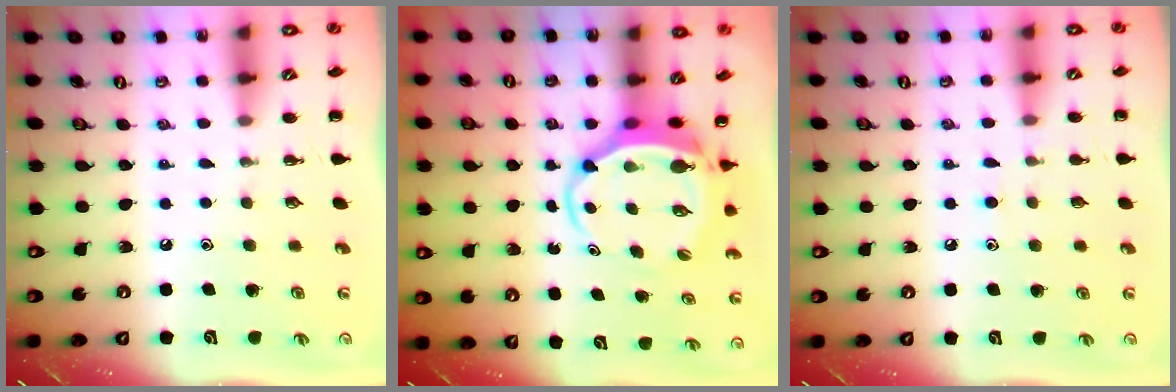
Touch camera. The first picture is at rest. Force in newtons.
{"total": 6.7, "press": 6.5, "slide": 1.6}
{"total": 5.8, "press": 5.6, "slide": 1.7}